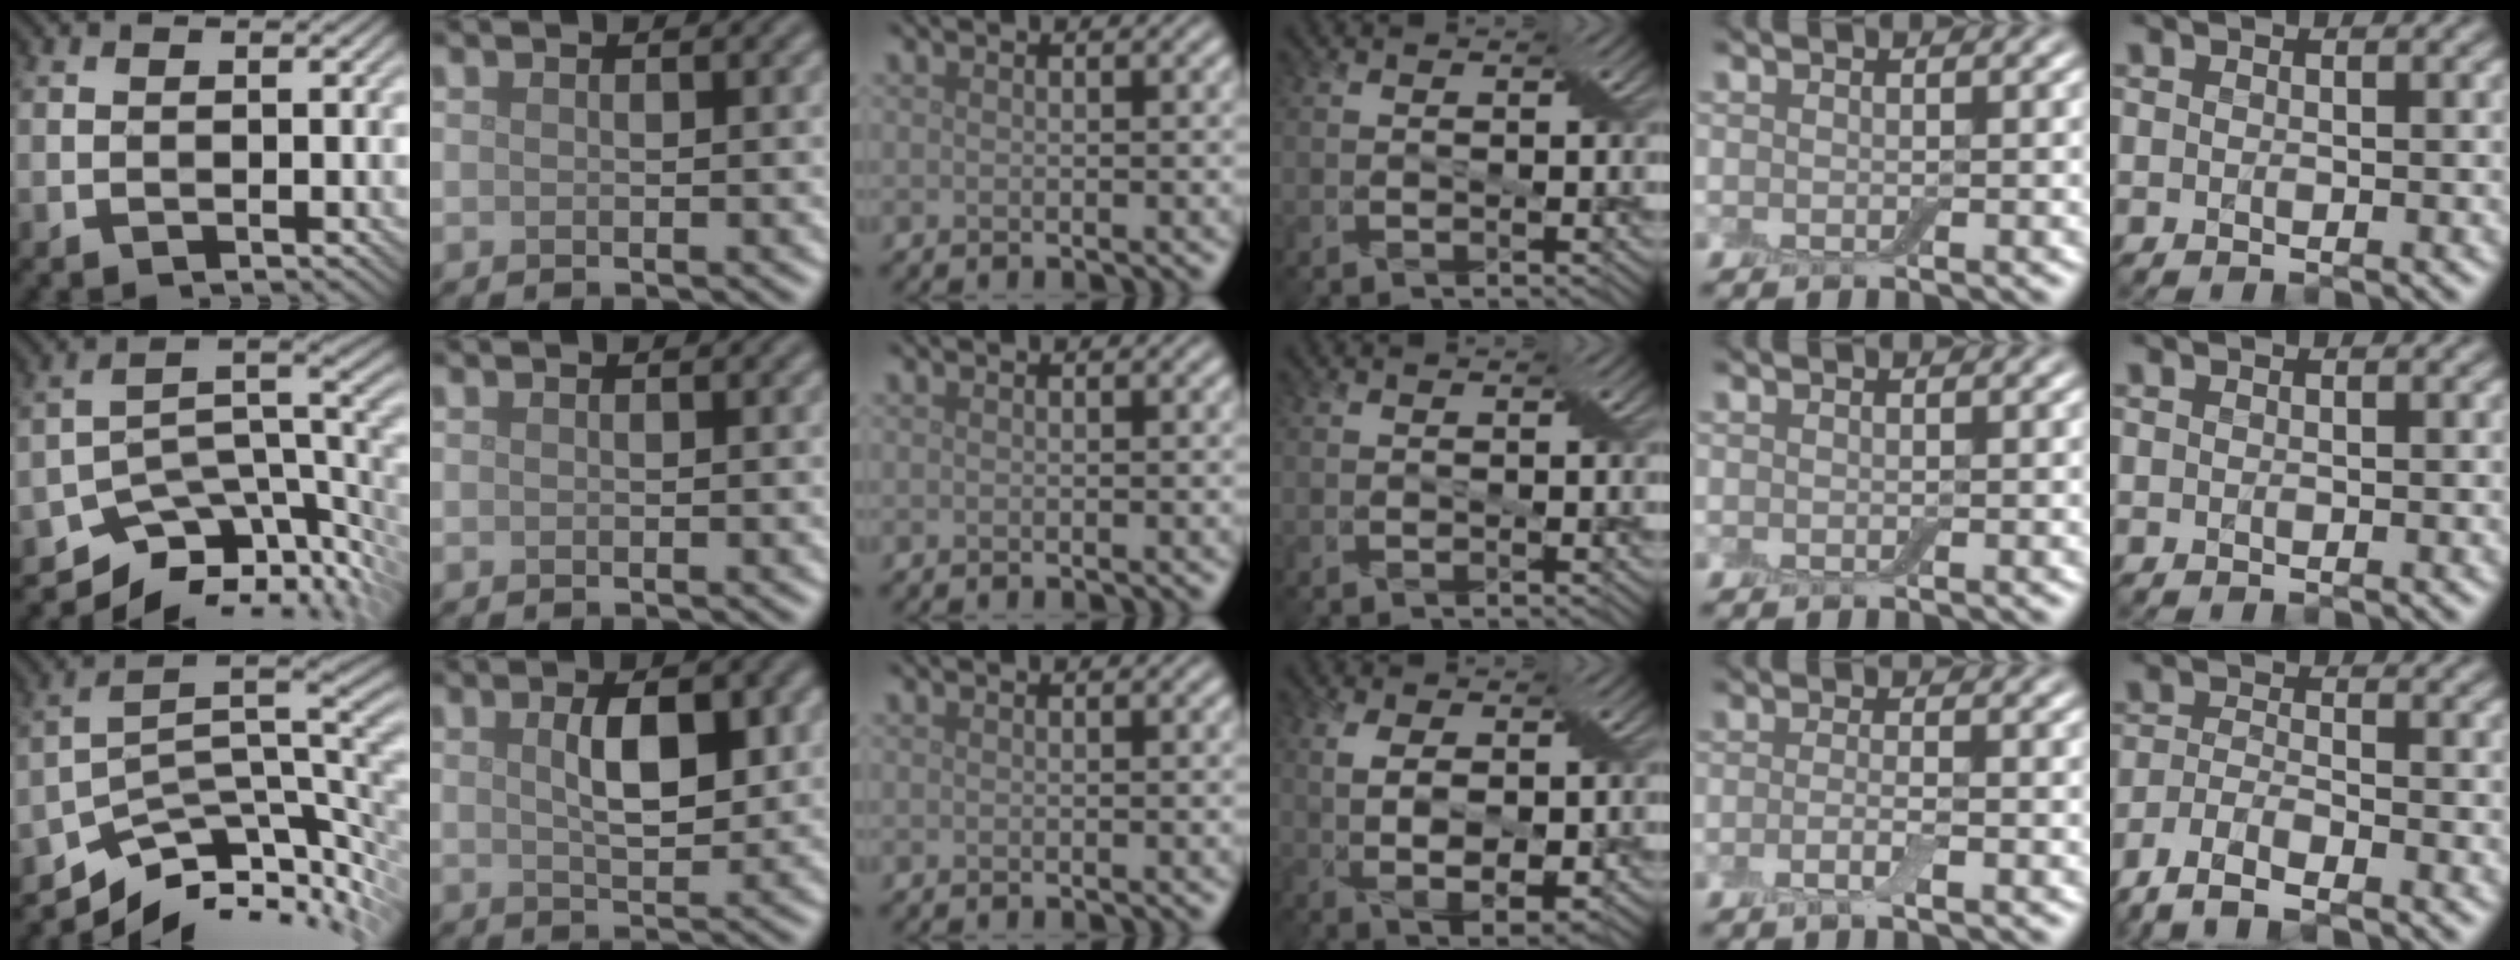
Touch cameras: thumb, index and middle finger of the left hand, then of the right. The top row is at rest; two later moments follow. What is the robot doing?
{"motion": "wrap", "object": "bandage"}